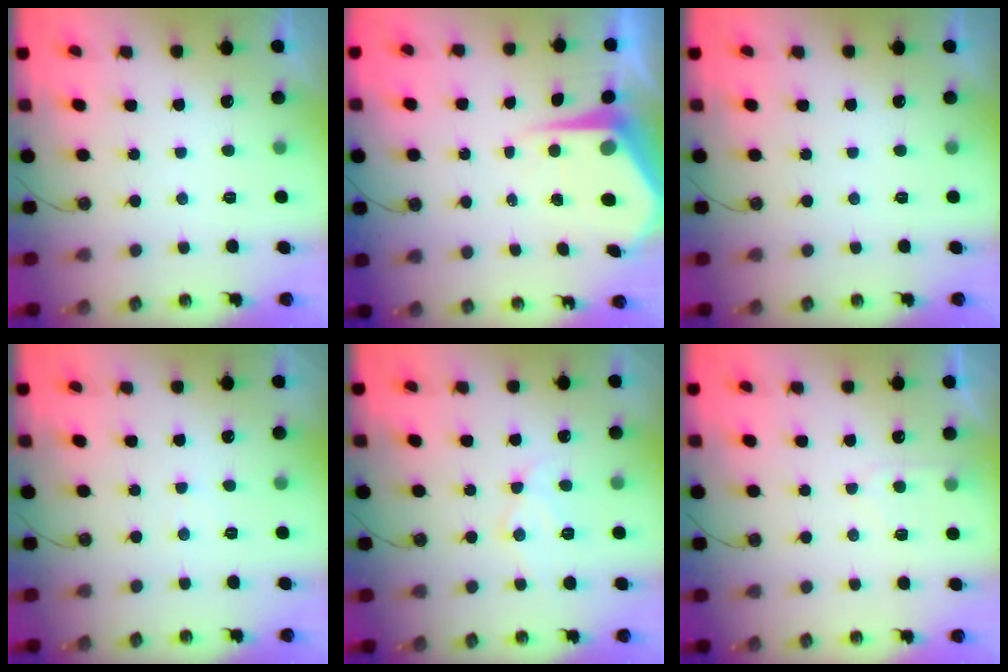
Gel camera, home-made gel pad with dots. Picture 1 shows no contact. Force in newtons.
{"total": 7.2, "press": 7.2, "slide": 0.6}
{"total": 0.0}
{"total": 2.9, "press": 2.9, "slide": 0.5}
{"total": 11.0, "press": 11.0, "slide": 0.8}
{"total": 5.2, "press": 5.2, "slide": 0.6}